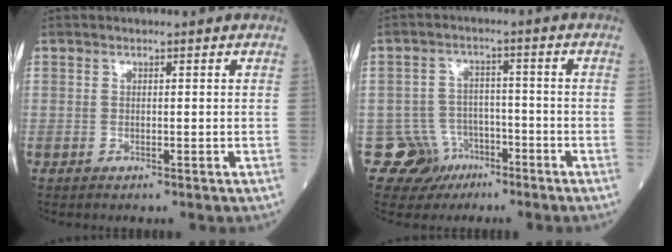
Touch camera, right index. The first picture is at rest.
{"total": 6.6, "force": [-3.5, 5.6, -0.4], "torque": [0.015, 0.021, -0.051]}